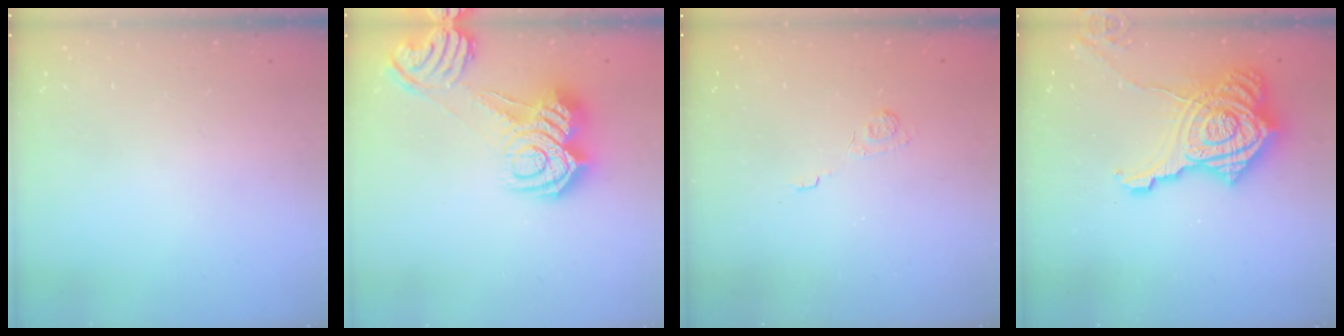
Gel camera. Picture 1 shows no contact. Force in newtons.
{"total": 15.2, "press": 15.1, "slide": 0.9}
{"total": 1.9, "press": 1.3, "slide": 1.3}
{"total": 25.7, "press": 25.5, "slide": 2.7}